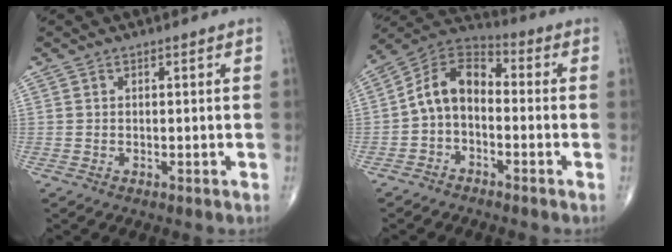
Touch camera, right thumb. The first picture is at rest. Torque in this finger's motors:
{"motor_torque": [1.75, 1.54, 1.20, -0.19, 0.07]}